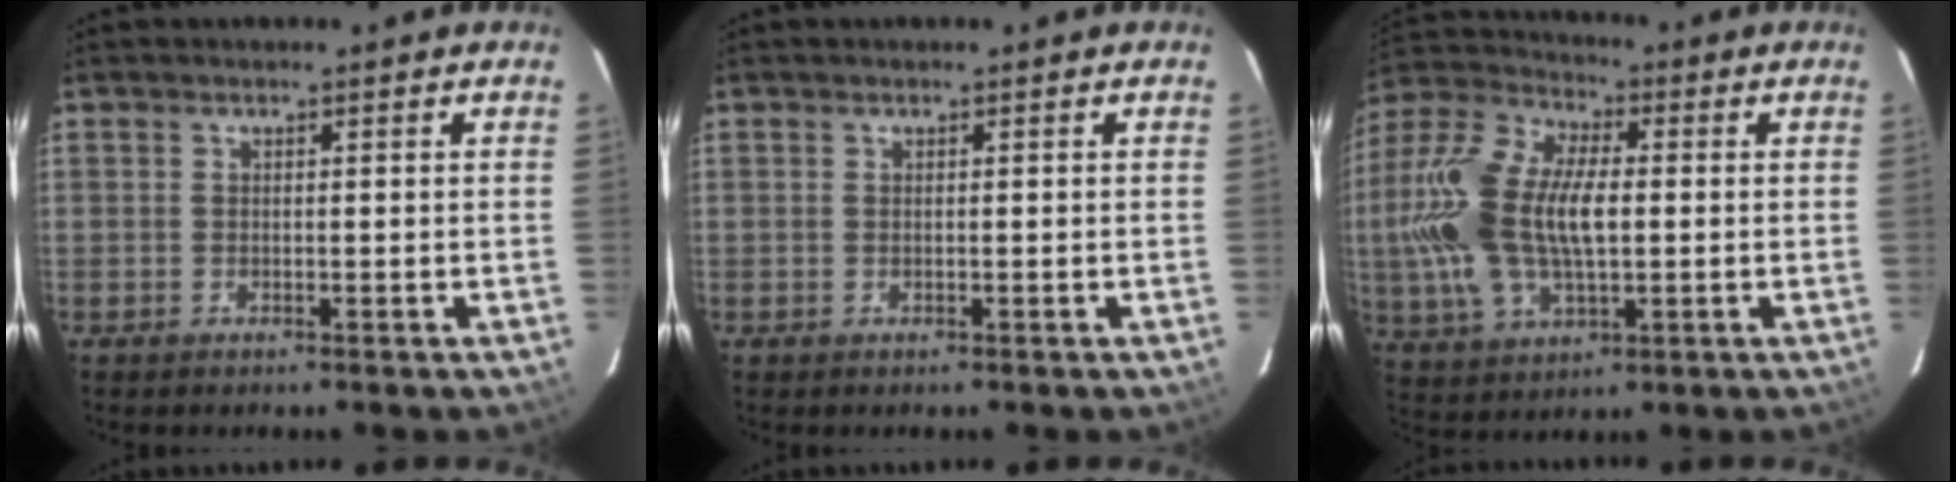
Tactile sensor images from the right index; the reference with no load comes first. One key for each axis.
{"total": 0.0}
{"total": 18.2, "fx": -0.1, "fy": 9.5, "fz": 15.4, "tx": -0.332, "ty": 0.014, "tz": -0.003}